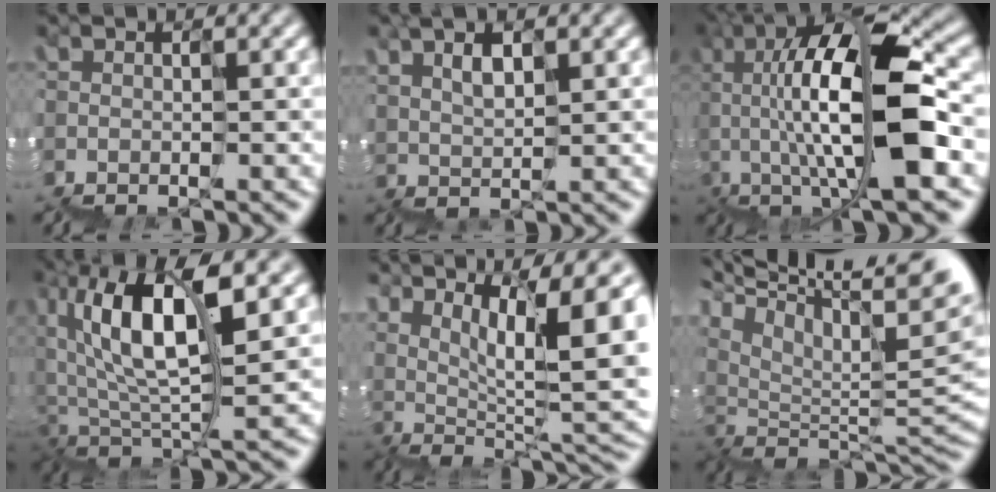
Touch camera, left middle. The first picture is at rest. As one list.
[{"total": 2.5, "force": [2.4, 0.2, 0.6], "torque": [0.003, 0.013, 0.055]}, {"total": 12.0, "force": [2.3, 4.7, 10.9], "torque": [-0.200, 0.018, 0.048]}, {"total": 9.2, "force": [2.7, 3.5, 8.1], "torque": [-0.144, 0.017, 0.052]}, {"total": 8.5, "force": [2.5, 2.0, 7.9], "torque": [-0.105, 0.009, 0.062]}, {"total": 13.8, "force": [9.7, 3.4, 9.2], "torque": [-0.120, 0.037, 0.188]}]